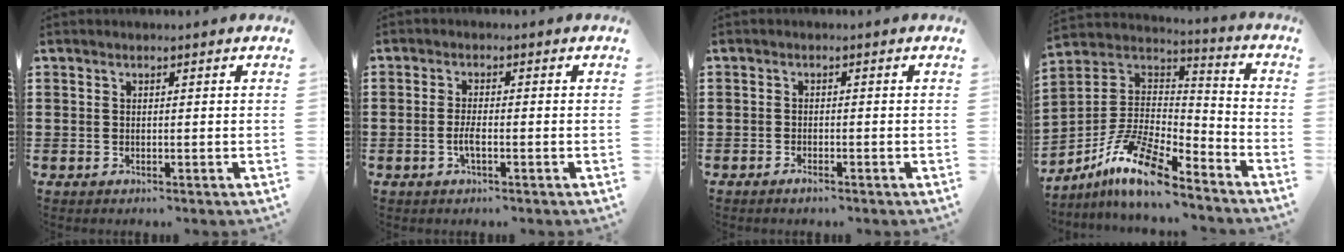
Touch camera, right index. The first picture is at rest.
{"total": 2.3, "force": [-0.8, 0.5, 2.1], "torque": [-0.044, 0.000, -0.016]}
{"total": 1.0, "force": [-0.9, 0.2, 0.5], "torque": [-0.012, -0.006, -0.015]}
{"total": 12.1, "force": [-8.8, 3.4, 7.5], "torque": [-0.165, 0.017, -0.176]}